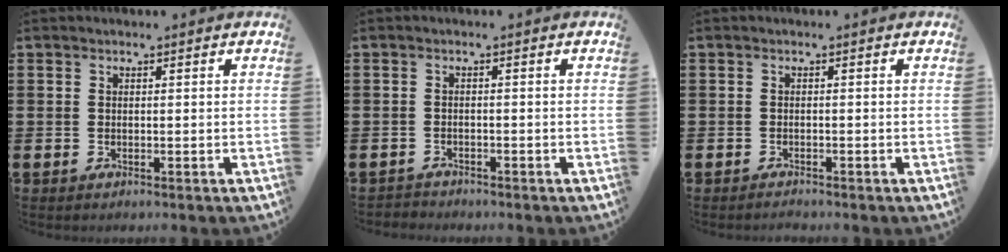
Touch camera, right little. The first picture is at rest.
{"total": 1.0, "force": [-0.9, 0.2, -0.1], "torque": [0.000, 0.003, -0.021]}
{"total": 0.6, "force": [-0.6, 0.0, 0.0], "torque": [0.005, -0.006, -0.014]}